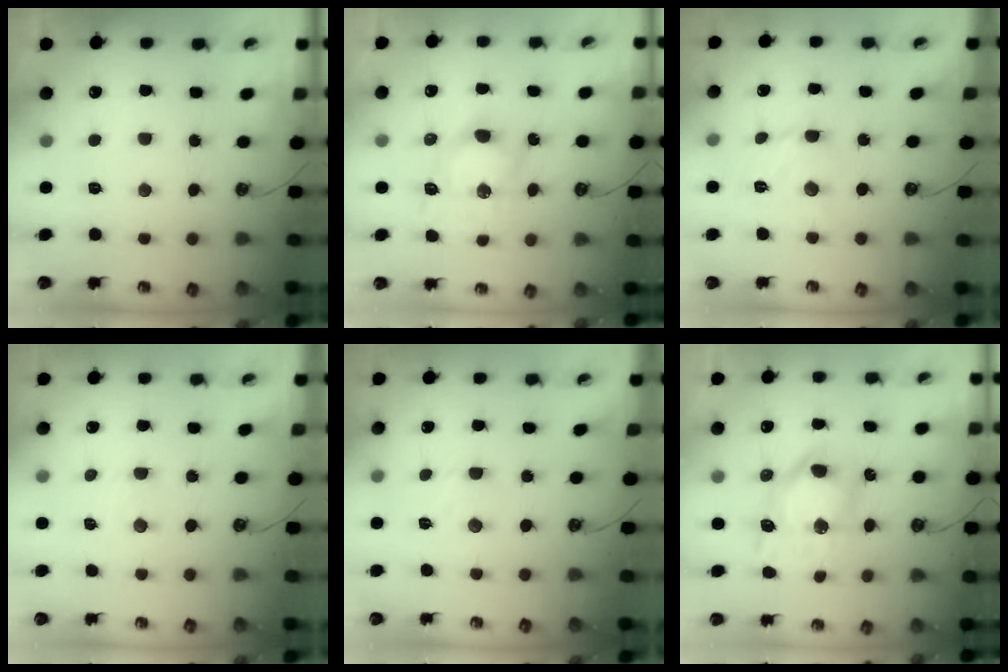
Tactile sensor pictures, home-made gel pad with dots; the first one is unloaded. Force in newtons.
{"total": 8.0, "press": 8.0, "slide": 0.1}
{"total": 5.3, "press": 5.3, "slide": 0.3}
{"total": 4.8, "press": 4.7, "slide": 0.4}
{"total": 1.4, "press": 1.2, "slide": 0.7}
{"total": 9.6, "press": 9.6, "slide": 0.5}